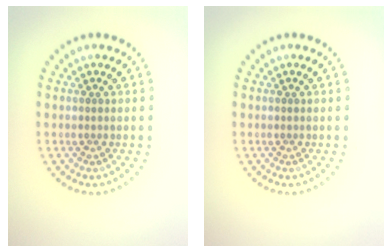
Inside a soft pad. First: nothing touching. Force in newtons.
{"total": 0.0}